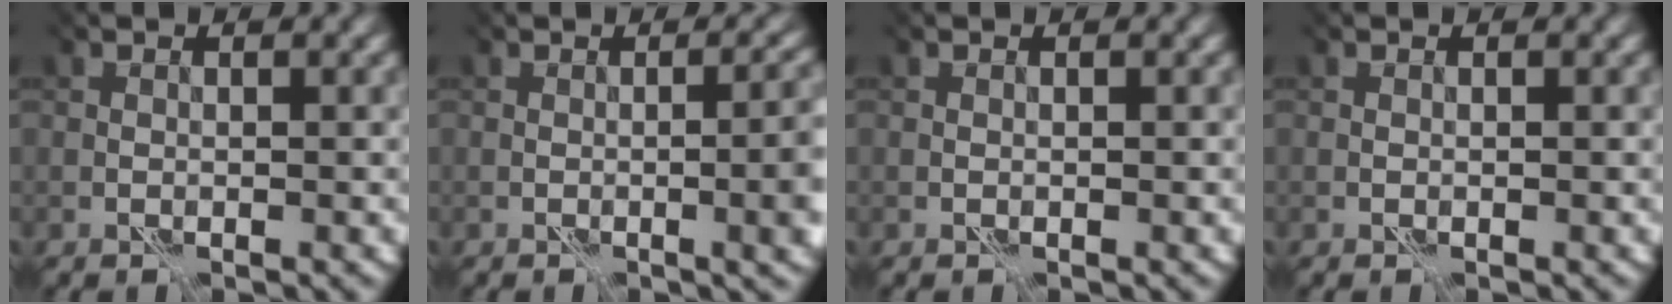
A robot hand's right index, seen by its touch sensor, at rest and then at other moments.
{"total": 5.0, "force": [-0.5, 1.5, 4.7], "torque": [-0.031, 0.007, -0.002]}
{"total": 0.0}
{"total": 0.0}